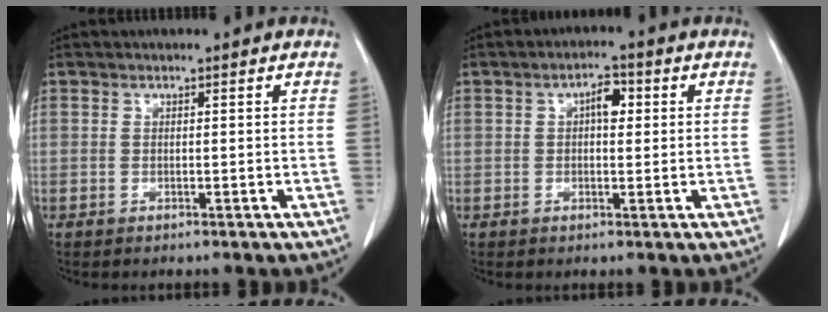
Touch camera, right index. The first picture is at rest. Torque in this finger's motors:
{"motor_torque": [0.36, -0.09, 0.08, 0.03]}